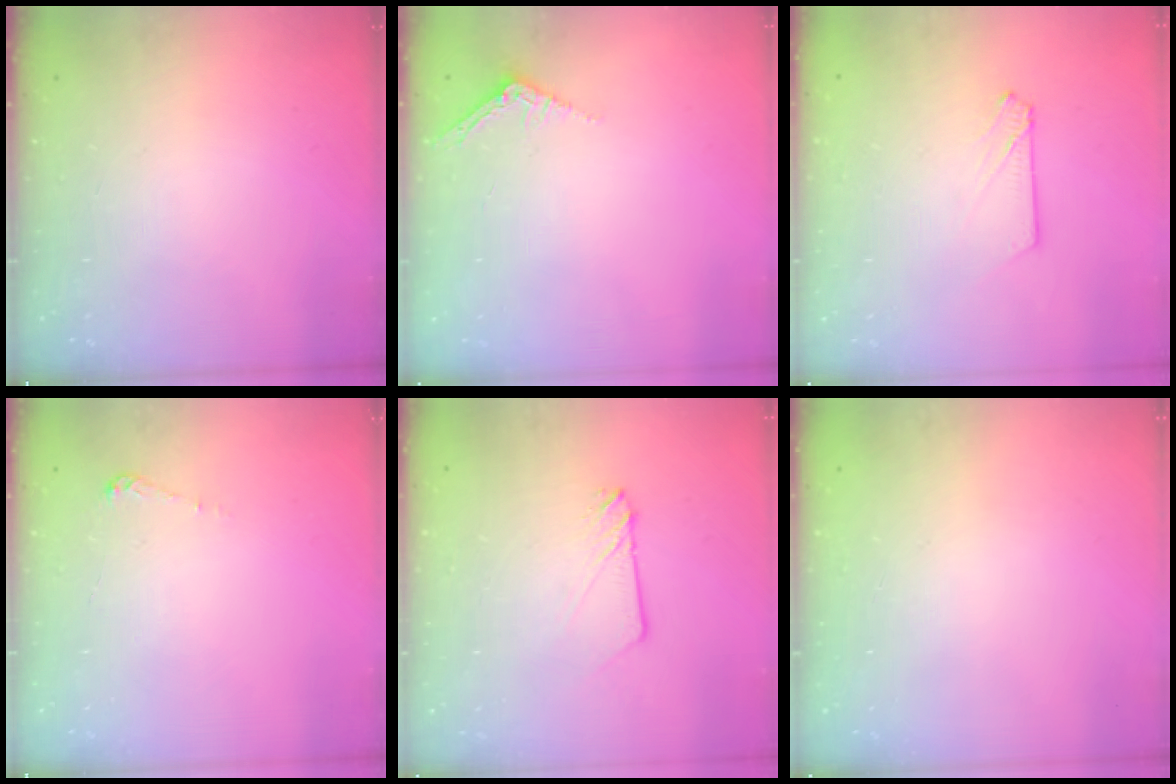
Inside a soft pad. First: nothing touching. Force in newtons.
{"total": 2.5, "press": 2.5, "slide": 0.2}
{"total": 3.0, "press": 3.0, "slide": 0.4}
{"total": 3.9, "press": 3.9, "slide": 0.3}
{"total": 3.3, "press": 3.2, "slide": 0.5}
{"total": 0.0}